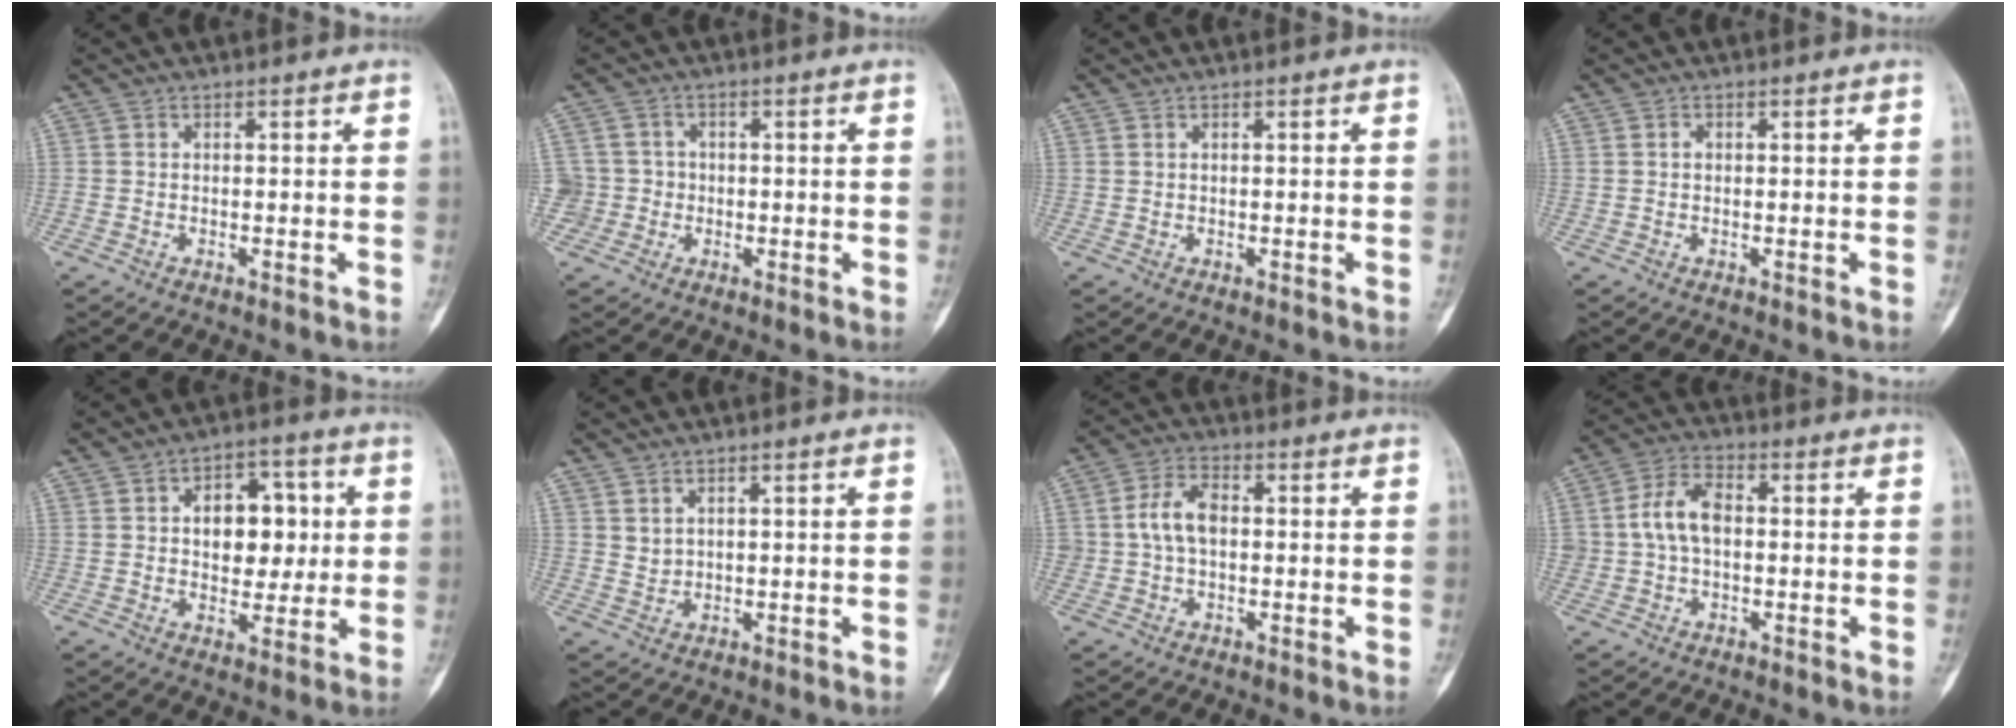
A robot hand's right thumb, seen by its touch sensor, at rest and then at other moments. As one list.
[{"total": 4.2, "force": [-0.8, 4.1, -0.3], "torque": [0.035, 0.016, -0.020]}, {"total": 0.0}, {"total": 0.6, "force": [0.0, 0.5, 0.4], "torque": [-0.003, 0.001, -0.001]}, {"total": 11.0, "force": [1.7, 7.3, 8.1], "torque": [-0.066, 0.006, 0.027]}, {"total": 2.0, "force": [1.2, 1.4, 0.8], "torque": [-0.008, -0.011, 0.028]}, {"total": 6.6, "force": [0.3, 4.4, 4.9], "torque": [-0.087, 0.016, 0.002]}, {"total": 7.7, "force": [0.2, 5.1, 5.8], "torque": [-0.104, 0.020, -0.001]}]